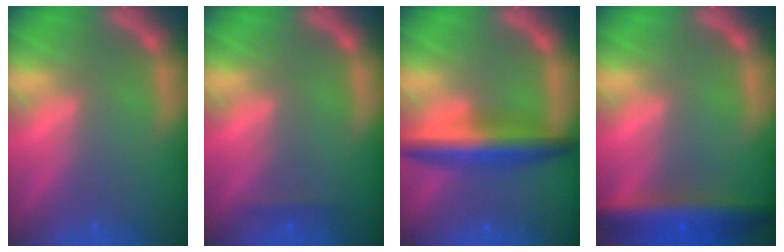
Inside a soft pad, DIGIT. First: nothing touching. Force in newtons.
{"total": 0.9}
{"total": 6.0}
{"total": 6.4}